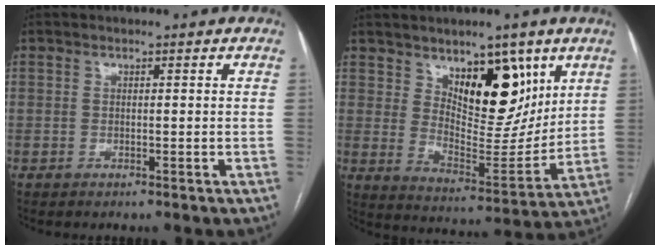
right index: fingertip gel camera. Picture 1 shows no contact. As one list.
[{"total": 12.7, "force": [6.4, 5.6, 9.4], "torque": [-0.135, -0.010, 0.117]}]